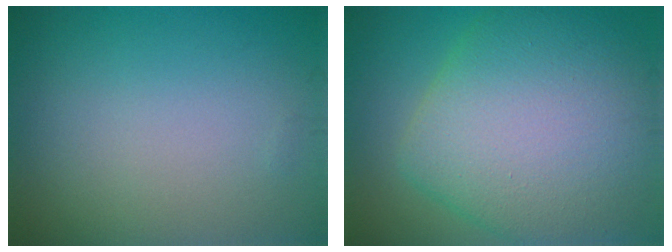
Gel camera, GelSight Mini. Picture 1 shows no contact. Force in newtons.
{"total": 11.1, "press": 11.1, "slide": 0.5}